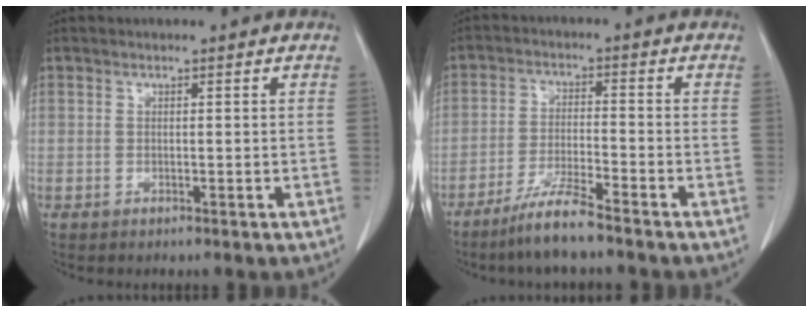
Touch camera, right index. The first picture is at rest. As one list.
[{"total": 6.4, "force": [-5.1, -0.2, 3.9], "torque": [-0.079, -0.020, -0.101]}]